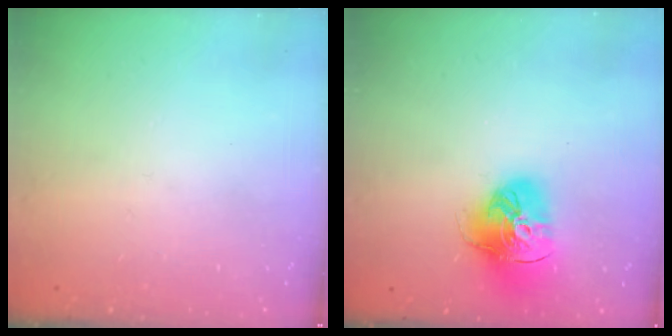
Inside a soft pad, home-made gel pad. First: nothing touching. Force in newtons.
{"total": 15.6, "press": 15.5, "slide": 1.7}